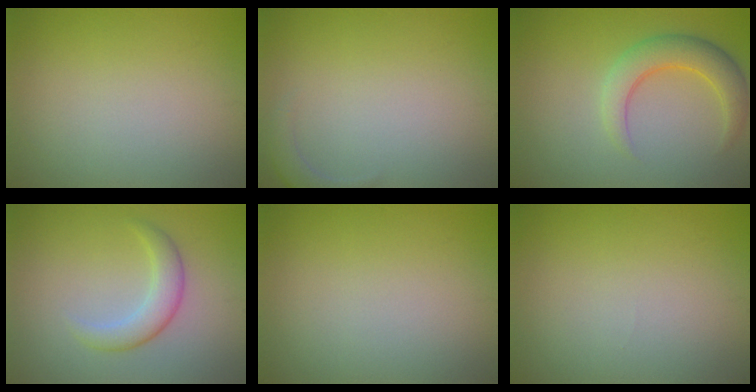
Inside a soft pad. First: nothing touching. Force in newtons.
{"total": 1.6, "press": 1.6, "slide": 0.3}
{"total": 3.8, "press": 3.8, "slide": 0.2}
{"total": 2.5, "press": 2.5, "slide": 0.1}
{"total": 0.0}
{"total": 0.0}